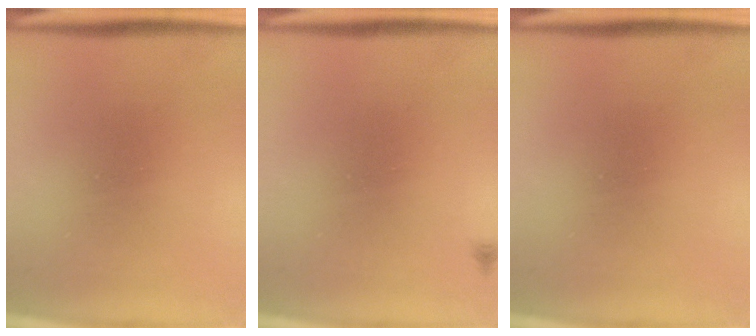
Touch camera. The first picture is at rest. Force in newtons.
{"total": 0.9}
{"total": 0.0}